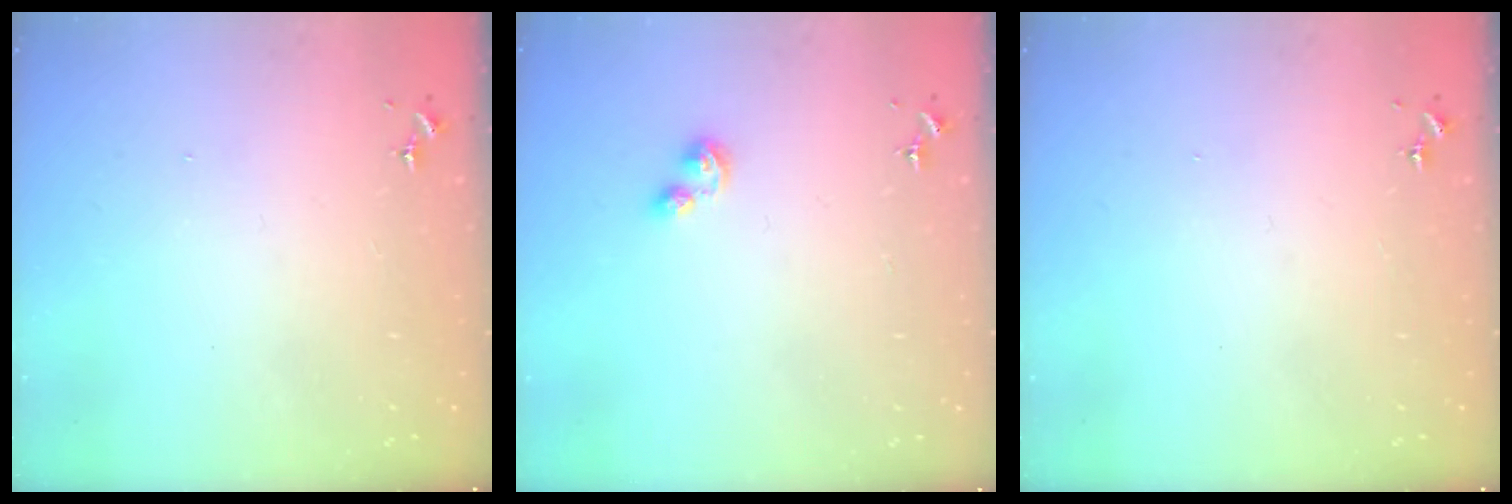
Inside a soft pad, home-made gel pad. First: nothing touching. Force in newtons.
{"total": 3.5, "press": 3.5, "slide": 0.4}
{"total": 0.0}